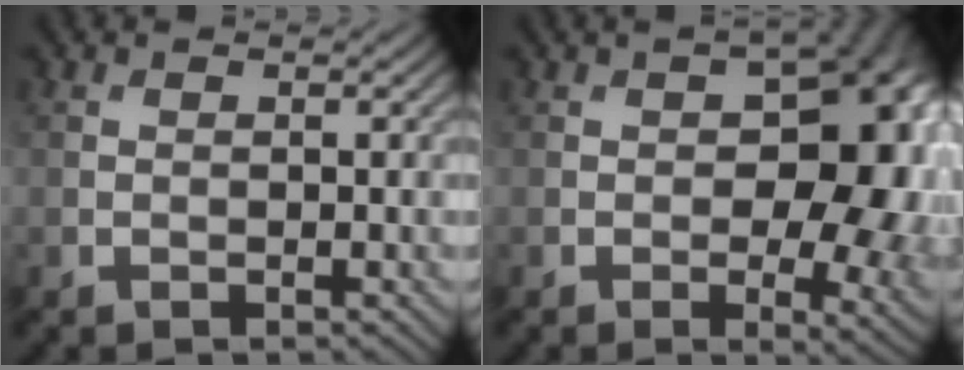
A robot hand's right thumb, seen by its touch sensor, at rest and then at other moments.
{"total": 16.1, "force": [0.7, 9.5, 13.0], "torque": [-0.138, -0.008, 0.027]}